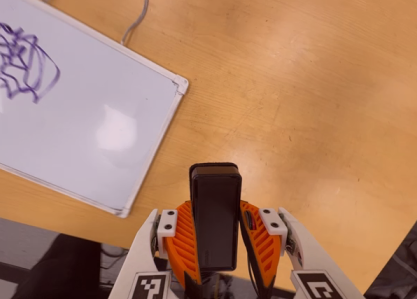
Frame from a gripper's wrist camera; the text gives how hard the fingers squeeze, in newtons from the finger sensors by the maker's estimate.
{"total": 4.5, "left": 3.2, "right": 5.8}